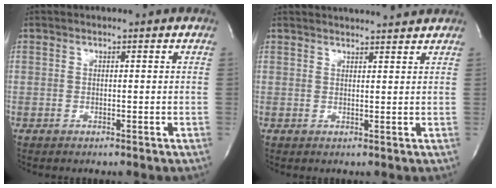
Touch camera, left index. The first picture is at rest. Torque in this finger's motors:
{"motor_torque": [-0.58, -0.50, 0.01, 0.01]}